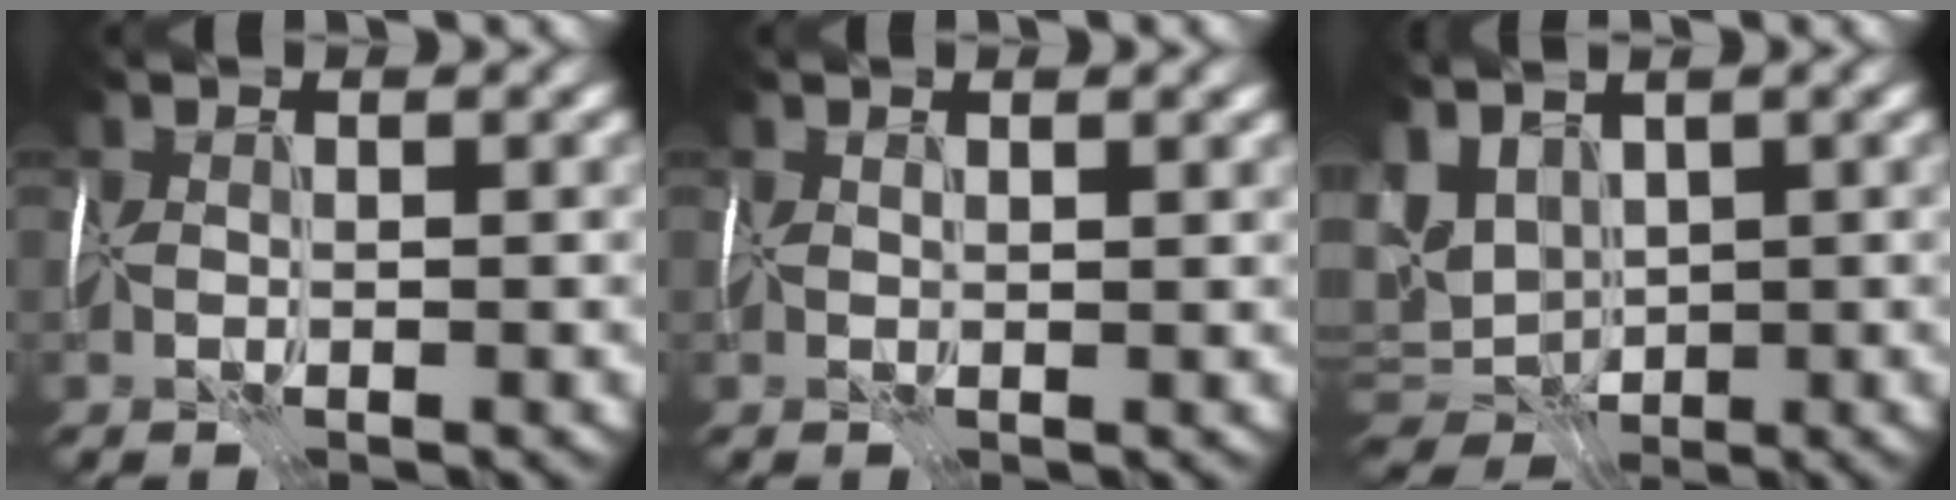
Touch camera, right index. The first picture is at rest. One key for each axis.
{"total": 0.8, "fx": 0.7, "fy": 0.0, "fz": 0.4, "tx": -0.002, "ty": -0.003, "tz": 0.013}
{"total": 6.9, "fx": 1.3, "fy": 4.4, "fz": 5.2, "tx": -0.098, "ty": -0.001, "tz": 0.028}